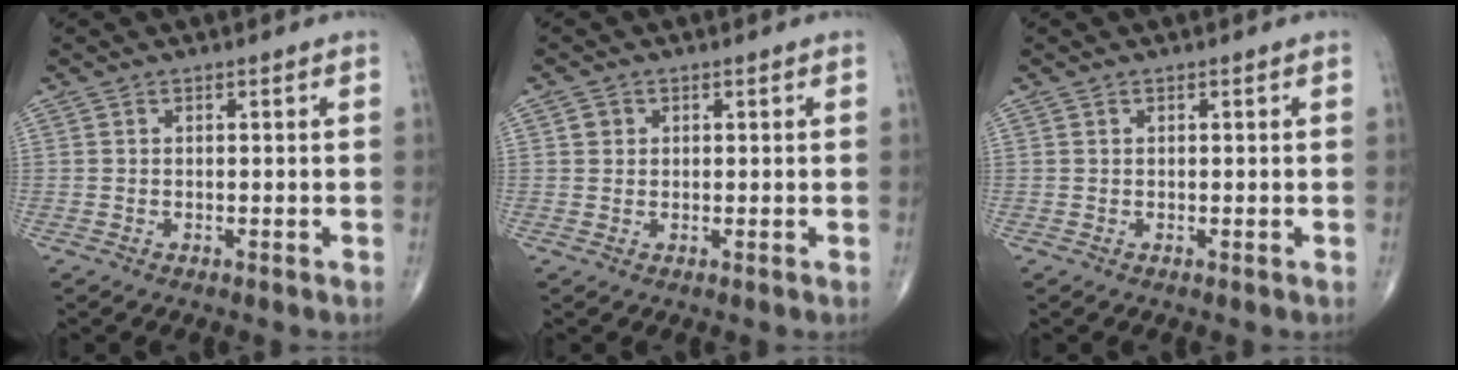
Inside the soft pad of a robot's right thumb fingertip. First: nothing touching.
{"total": 1.4, "force": [0.4, 1.3, 0.4], "torque": [0.000, 0.000, 0.003]}
{"total": 0.0}